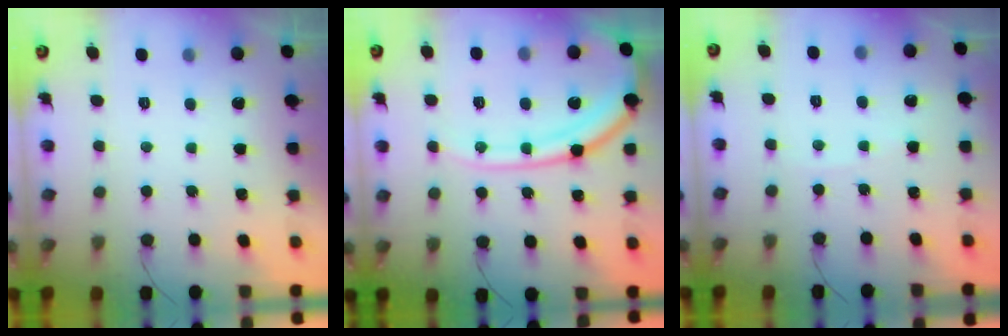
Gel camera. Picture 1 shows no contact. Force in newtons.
{"total": 15.7, "press": 15.6, "slide": 1.6}
{"total": 1.4, "press": 1.4, "slide": 0.3}